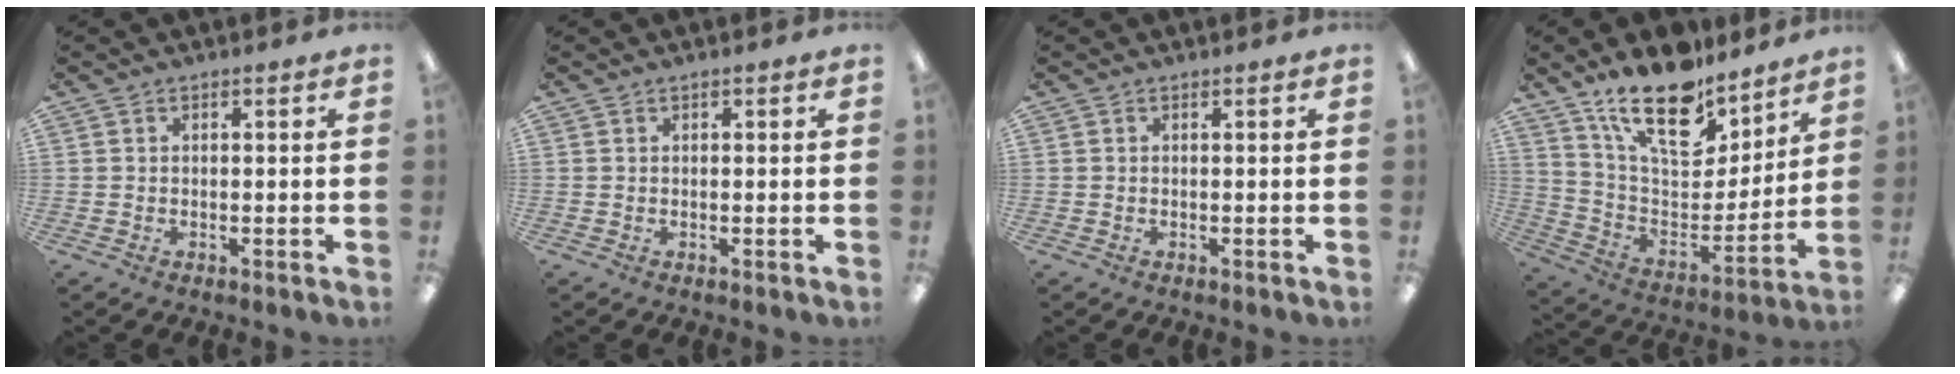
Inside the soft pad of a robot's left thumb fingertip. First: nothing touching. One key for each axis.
{"total": 0.0}
{"total": 0.0}
{"total": 20.5, "fx": 15.2, "fy": 8.7, "fz": 10.7, "tx": -0.186, "ty": -0.100, "tz": 0.269}